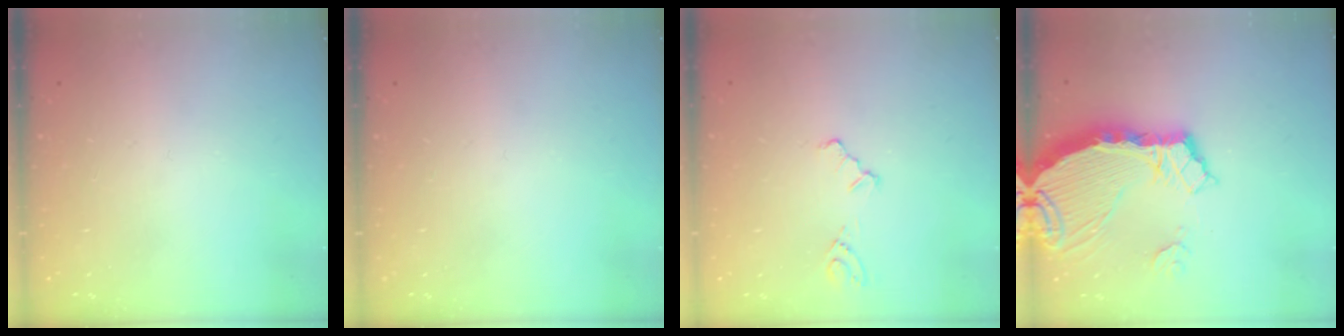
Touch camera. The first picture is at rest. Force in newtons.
{"total": 0.0}
{"total": 3.7, "press": 3.6, "slide": 0.6}
{"total": 8.9, "press": 8.9, "slide": 0.9}